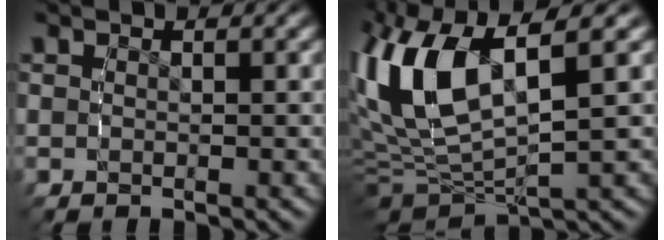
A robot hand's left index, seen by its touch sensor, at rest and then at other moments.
{"total": 9.5, "force": [1.9, 5.9, 7.2], "torque": [-0.177, -0.004, 0.037]}